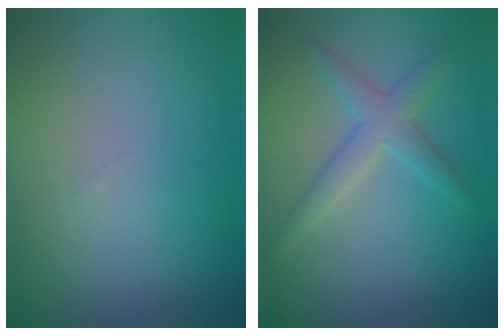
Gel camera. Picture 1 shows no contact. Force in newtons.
{"total": 2.6, "press": 2.6, "slide": 0.1}